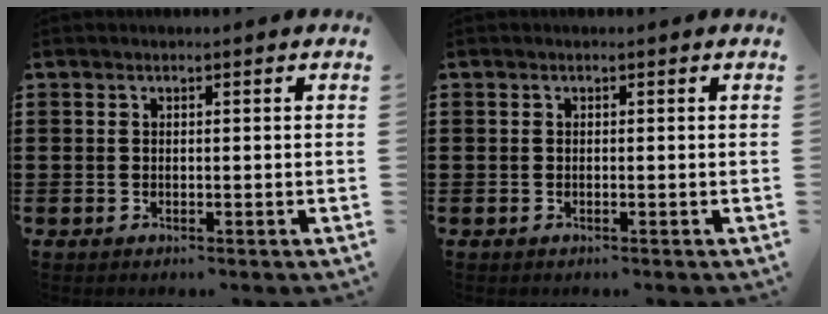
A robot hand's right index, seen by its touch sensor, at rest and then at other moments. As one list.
[{"total": 0.0}]